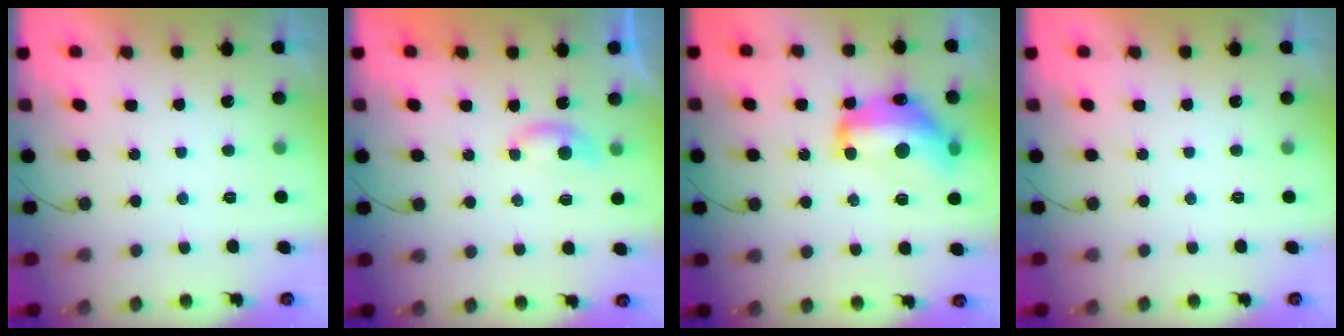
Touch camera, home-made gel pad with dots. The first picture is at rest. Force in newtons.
{"total": 4.1, "press": 4.1, "slide": 0.4}
{"total": 16.4, "press": 16.3, "slide": 1.3}
{"total": 0.0}